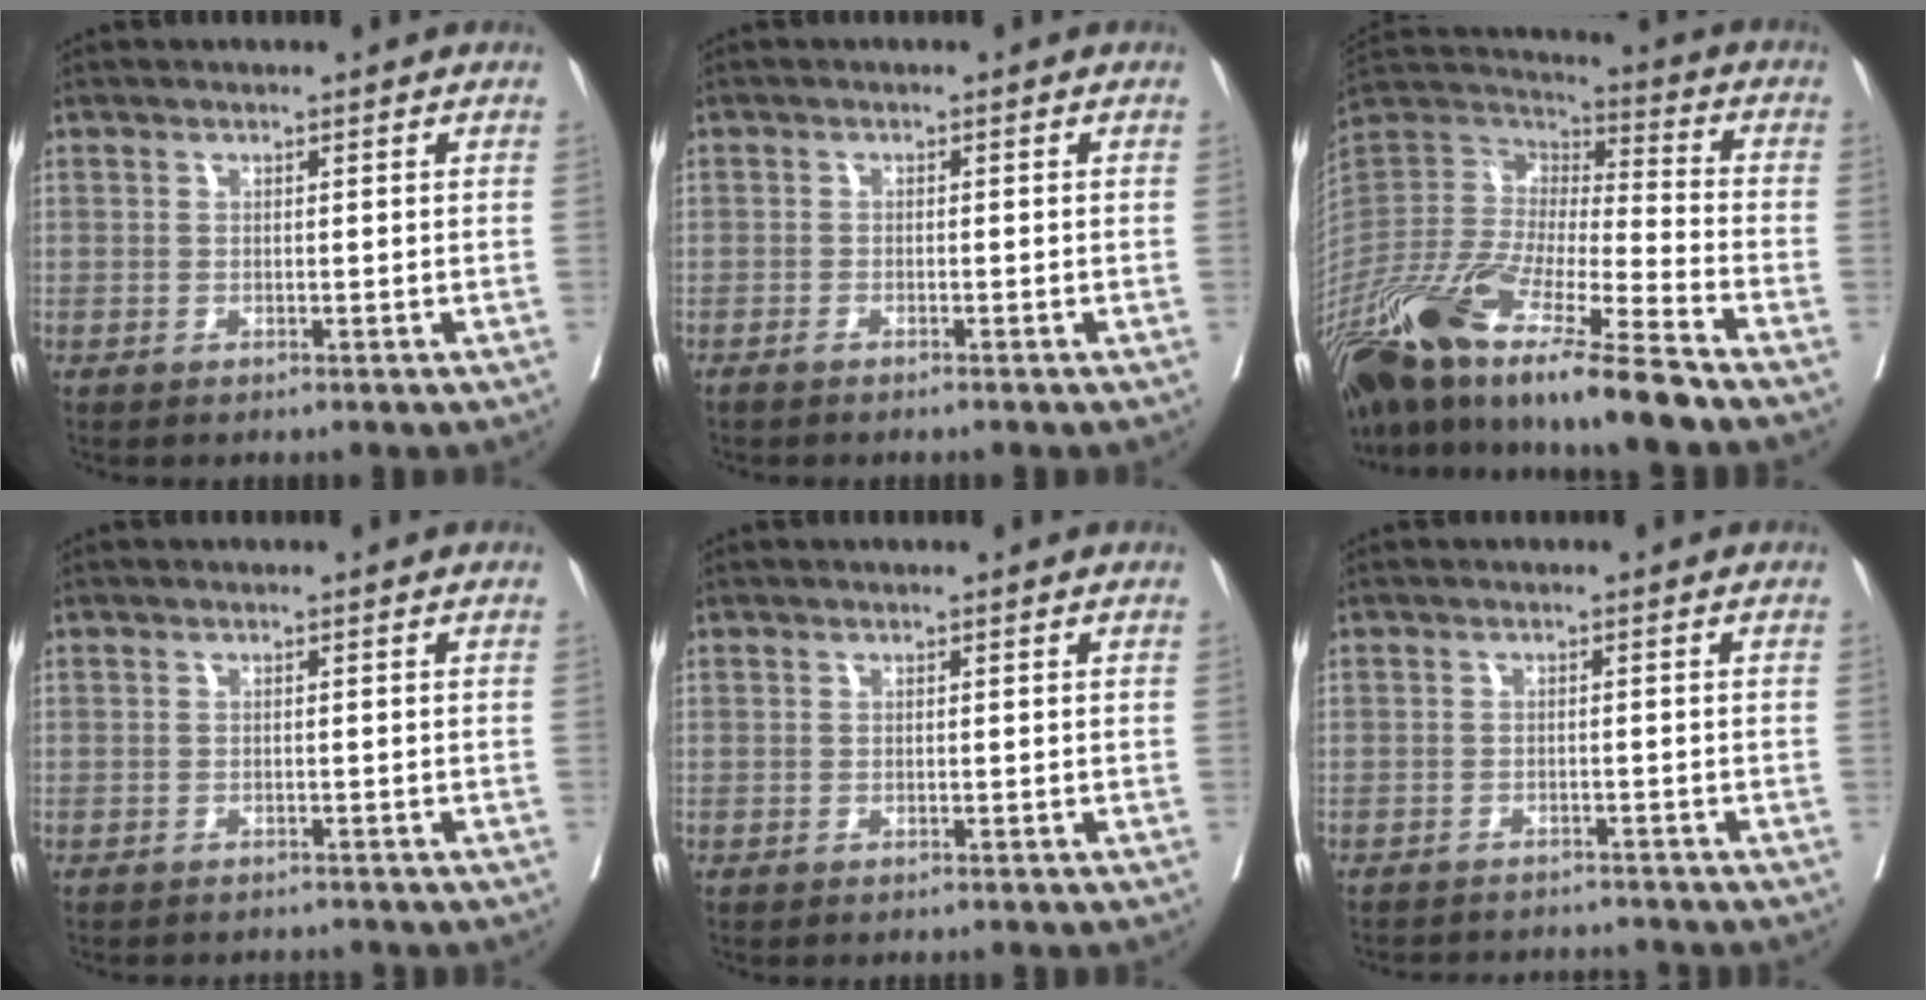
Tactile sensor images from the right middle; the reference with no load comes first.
{"total": 1.7, "force": [-1.5, 0.1, 0.8], "torque": [-0.013, -0.002, -0.020]}
{"total": 25.5, "force": [-17.7, 2.6, 18.1], "torque": [-0.376, -0.064, -0.332]}
{"total": 4.3, "force": [-4.2, 0.7, 0.6], "torque": [-0.001, -0.007, -0.053]}
{"total": 2.0, "force": [-1.8, 0.2, 0.7], "torque": [-0.011, -0.001, -0.023]}
{"total": 7.9, "force": [-7.7, 1.2, 1.2], "torque": [-0.016, 0.003, -0.099]}